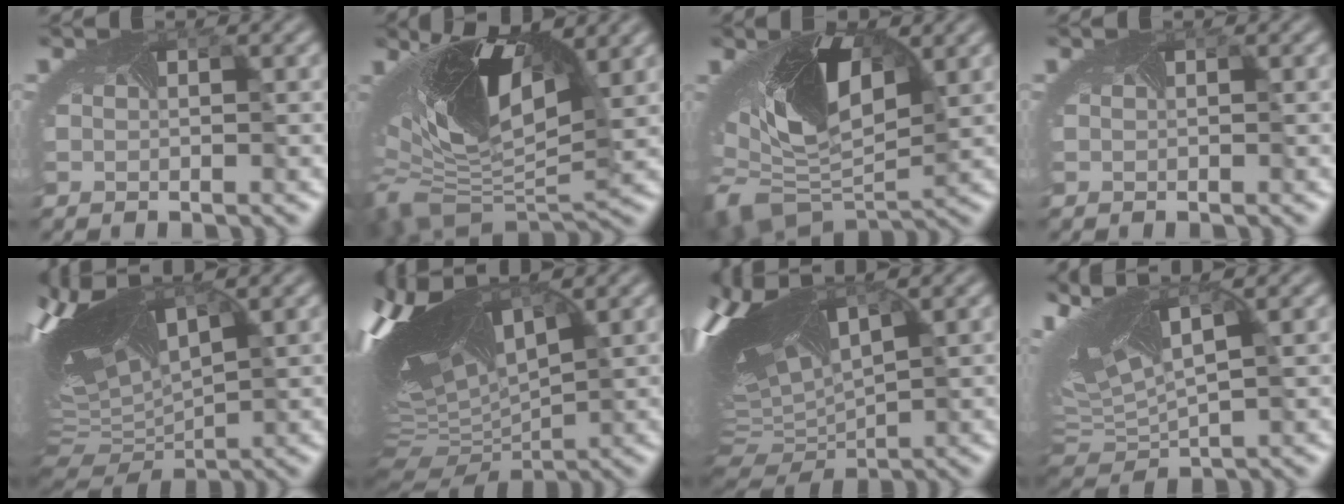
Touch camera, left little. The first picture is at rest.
{"total": 13.9, "force": [1.6, 6.8, 12.0], "torque": [-0.243, -0.020, 0.042]}
{"total": 11.3, "force": [0.1, 6.2, 9.4], "torque": [-0.180, -0.037, 0.009]}
{"total": 0.0}
{"total": 13.3, "force": [4.3, 5.4, 11.3], "torque": [-0.253, 0.012, 0.107]}
{"total": 16.3, "force": [5.1, 6.4, 14.0], "torque": [-0.305, 0.025, 0.124]}
{"total": 13.7, "force": [3.2, 5.9, 12.0], "torque": [-0.256, 0.002, 0.091]}
{"total": 9.6, "force": [3.7, 3.7, 8.0], "torque": [-0.184, 0.011, 0.078]}